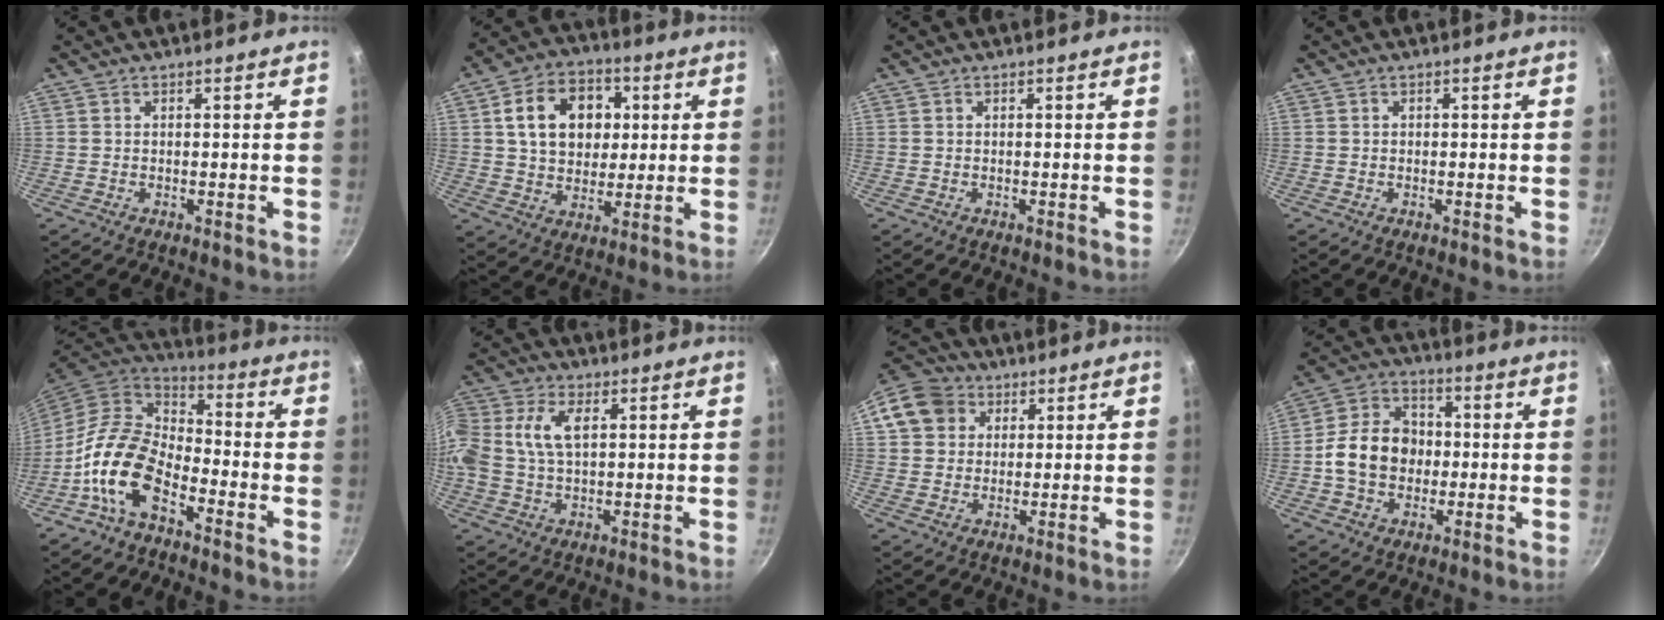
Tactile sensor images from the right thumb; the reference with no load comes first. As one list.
[{"total": 14.7, "force": [3.2, 11.1, 9.1], "torque": [-0.119, 0.011, 0.048]}, {"total": 0.0}, {"total": 0.0}, {"total": 13.8, "force": [-6.4, 7.8, 9.4], "torque": [-0.158, 0.054, -0.142]}, {"total": 12.2, "force": [2.5, 7.7, 9.1], "torque": [-0.194, 0.026, 0.038]}, {"total": 10.8, "force": [3.7, 9.2, 4.4], "torque": [-0.064, 0.017, 0.056]}, {"total": 12.7, "force": [-0.8, 10.2, 7.6], "torque": [-0.104, 0.024, -0.027]}]